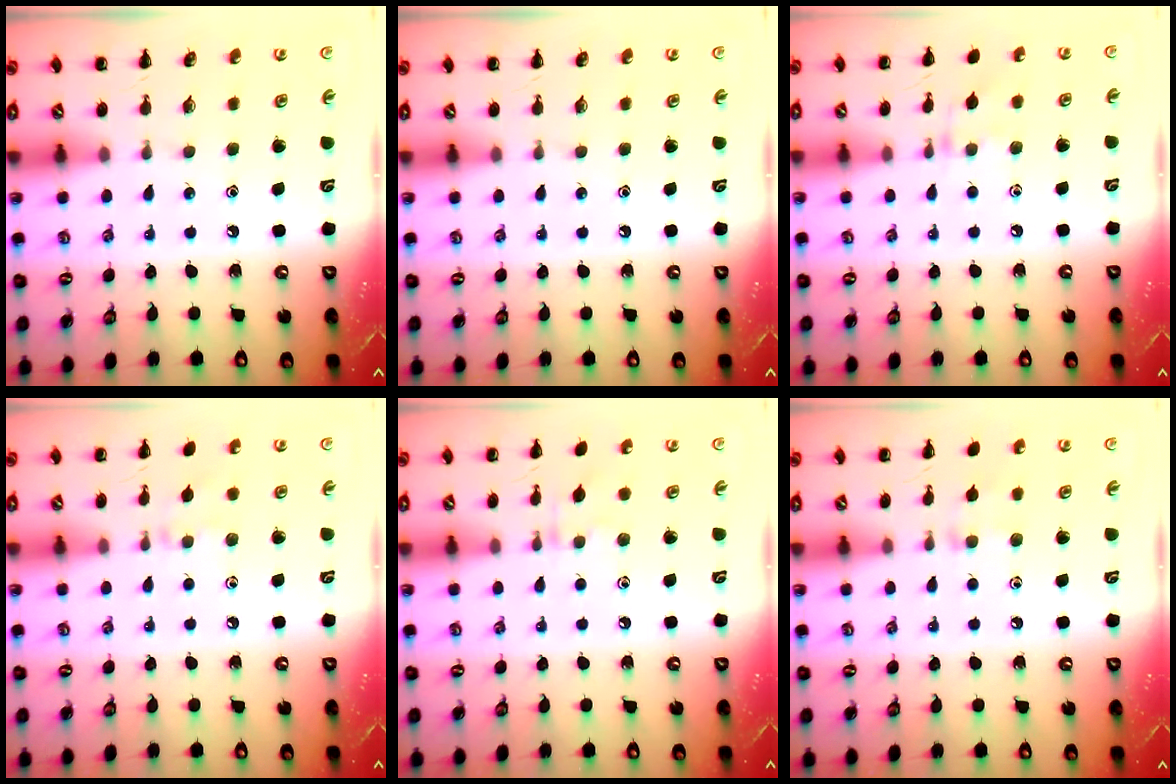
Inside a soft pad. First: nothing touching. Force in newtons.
{"total": 0.0}
{"total": 7.1, "press": 7.0, "slide": 1.4}
{"total": 5.6, "press": 5.3, "slide": 1.8}
{"total": 5.9, "press": 5.7, "slide": 1.2}
{"total": 6.2, "press": 6.0, "slide": 1.8}